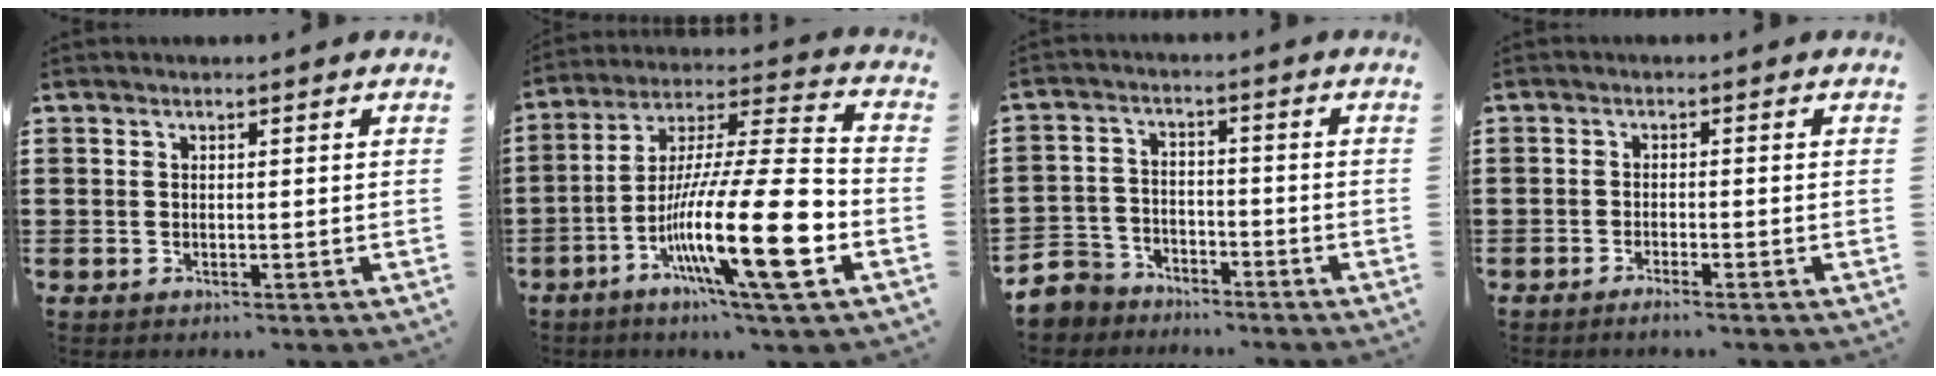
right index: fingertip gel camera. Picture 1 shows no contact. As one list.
[{"total": 21.5, "force": [-7.0, 3.6, 20.0], "torque": [-0.384, -0.008, -0.120]}, {"total": 5.2, "force": [-4.8, 2.0, 0.1], "torque": [-0.029, 0.002, -0.106]}, {"total": 1.4, "force": [-1.2, -0.2, 0.6], "torque": [-0.011, -0.005, -0.022]}]